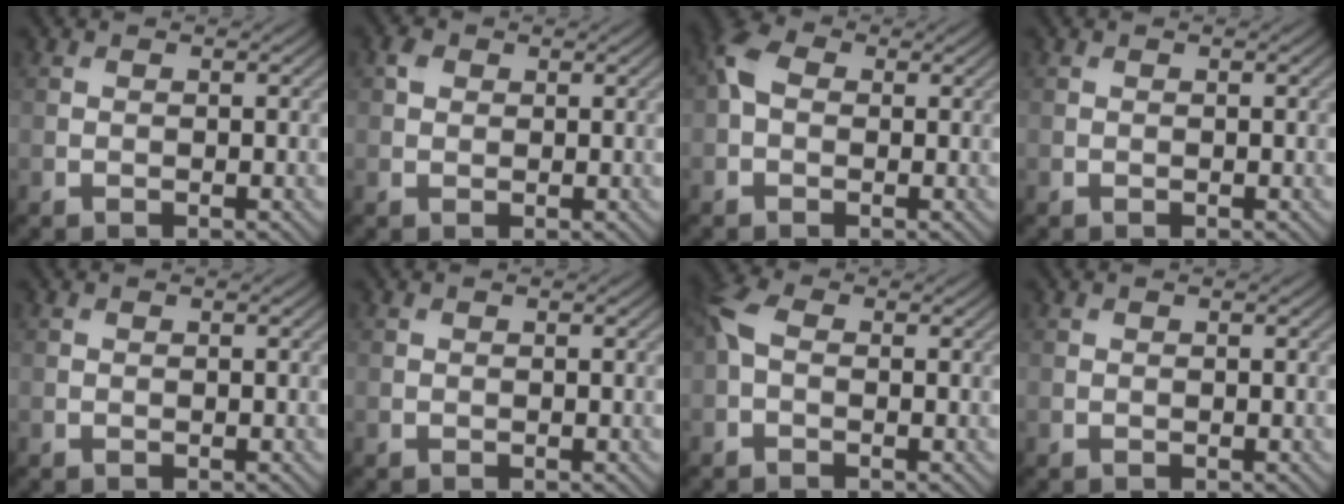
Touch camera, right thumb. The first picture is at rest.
{"total": 1.3, "force": [0.6, 1.0, 0.4], "torque": [-0.011, 0.005, 0.008]}
{"total": 4.1, "force": [0.5, 2.9, 2.9], "torque": [-0.070, 0.011, -0.002]}
{"total": 0.0}
{"total": 0.0}
{"total": 0.0}
{"total": 3.9, "force": [-0.1, 2.4, 3.1], "torque": [-0.085, 0.013, -0.014]}
{"total": 0.0}